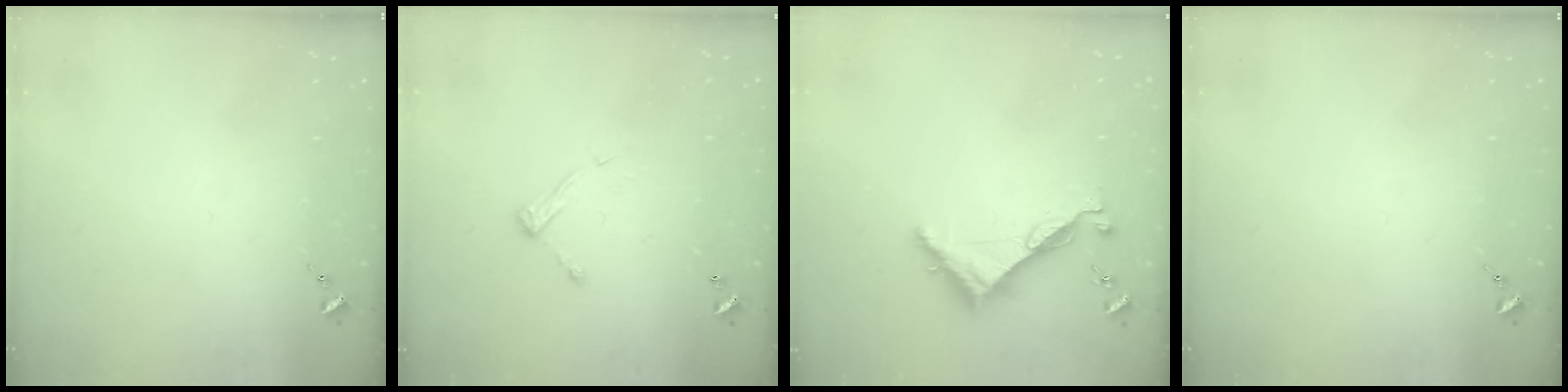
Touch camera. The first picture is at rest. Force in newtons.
{"total": 7.3, "press": 7.3, "slide": 0.4}
{"total": 6.8, "press": 6.8, "slide": 0.3}
{"total": 0.0}